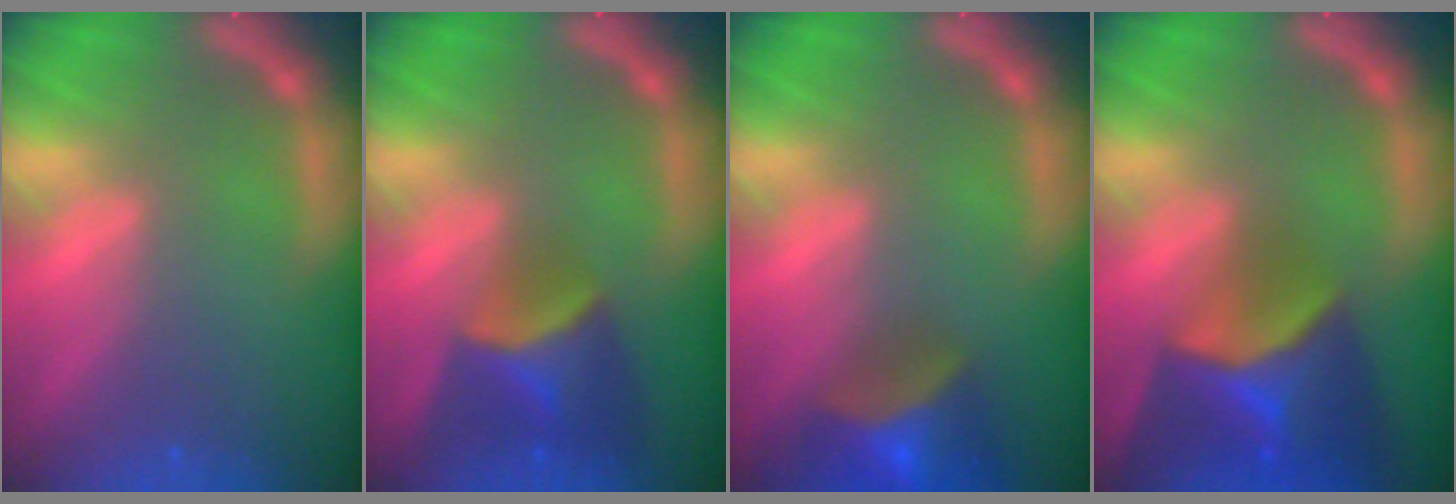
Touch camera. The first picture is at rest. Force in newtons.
{"total": 6.0}
{"total": 7.0}
{"total": 9.9}